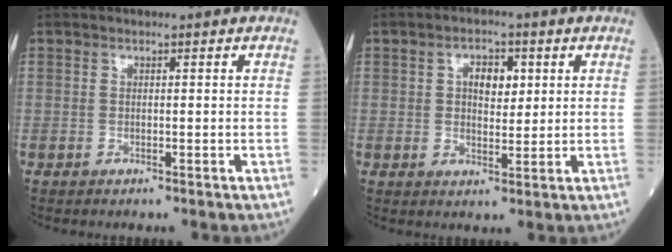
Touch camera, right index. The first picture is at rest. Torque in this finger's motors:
{"motor_torque": [0.02, 0.01, 0.05, 0.03]}